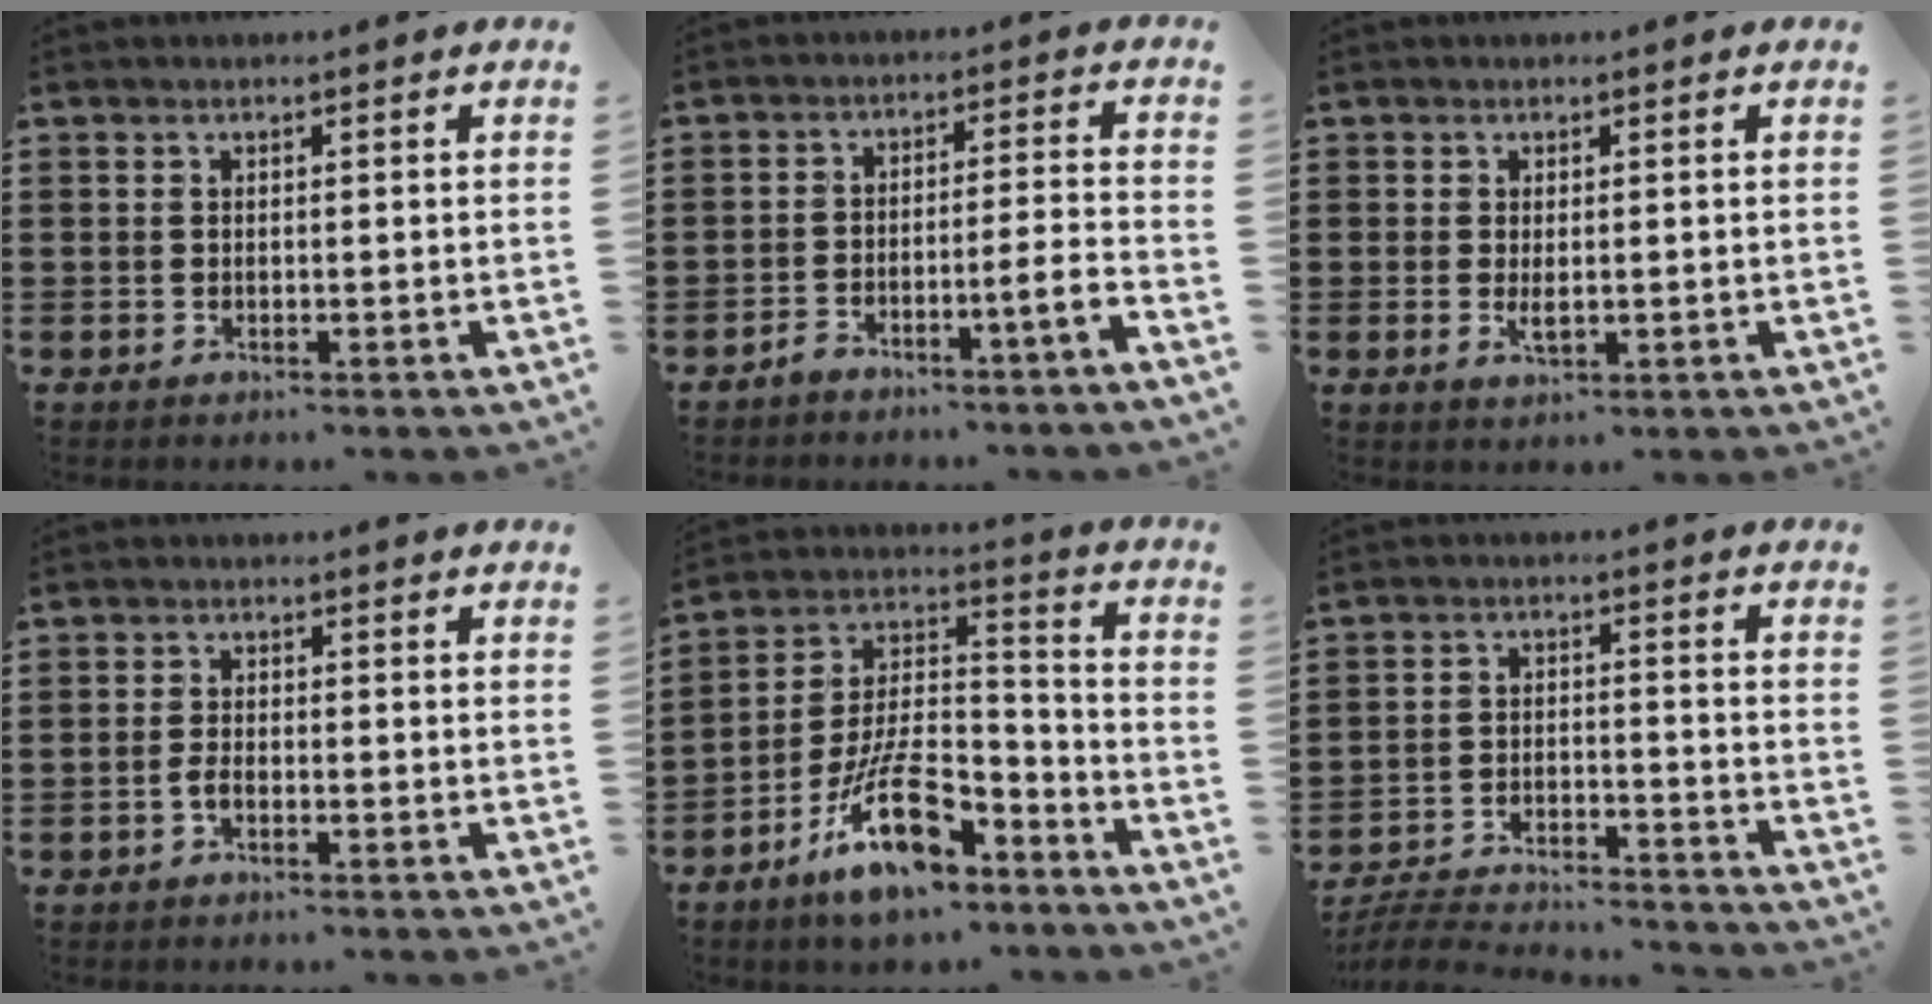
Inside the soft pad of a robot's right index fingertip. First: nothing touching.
{"total": 4.3, "force": [-3.6, -0.5, 2.4], "torque": [-0.042, -0.002, -0.069]}
{"total": 2.1, "force": [0.1, 0.8, 1.9], "torque": [-0.036, 0.000, 0.002]}
{"total": 1.7, "force": [-0.9, 0.7, 1.3], "torque": [-0.033, -0.003, -0.020]}
{"total": 15.2, "force": [-9.6, 5.7, 10.3], "torque": [-0.202, 0.035, -0.173]}
{"total": 5.2, "force": [-5.1, 0.3, 0.8], "torque": [-0.025, 0.001, -0.106]}